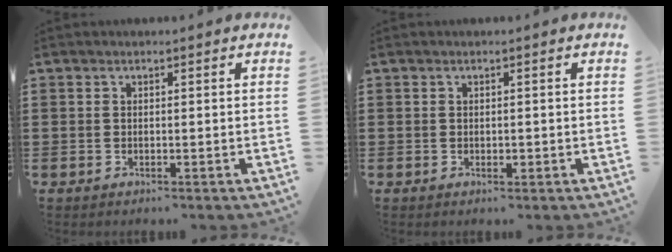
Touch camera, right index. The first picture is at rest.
{"total": 0.6, "force": [0.0, 0.4, 0.3], "torque": [-0.006, 0.003, -0.001]}